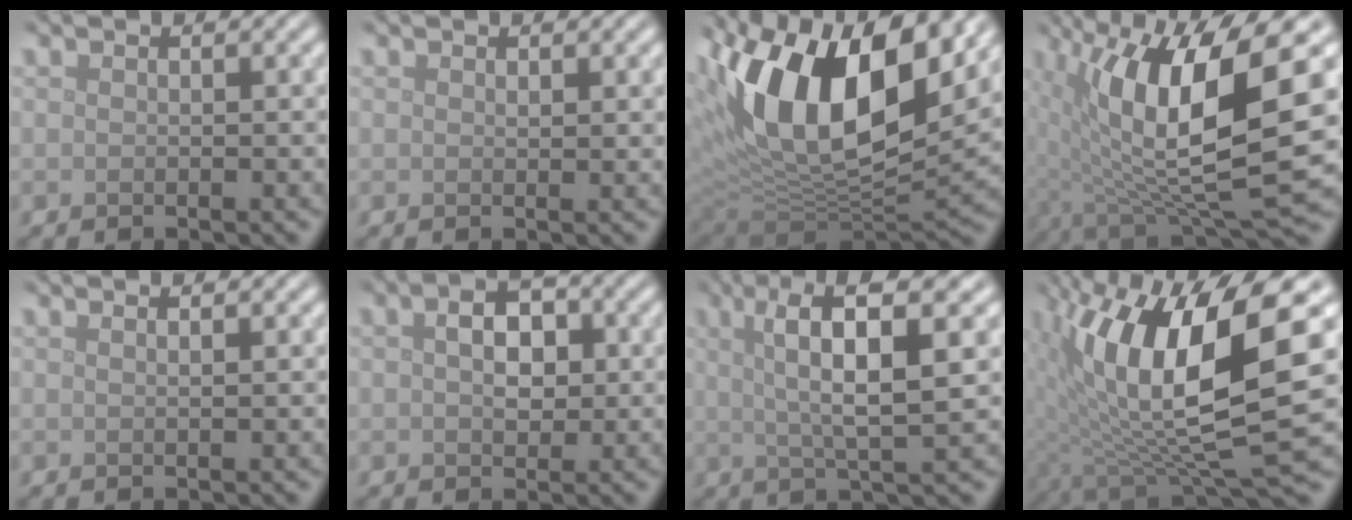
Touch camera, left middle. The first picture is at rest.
{"total": 0.5, "force": [0.3, 0.1, 0.4], "torque": [-0.004, -0.003, 0.006]}
{"total": 16.2, "force": [6.3, 8.2, 12.5], "torque": [-0.220, 0.015, 0.107]}
{"total": 13.7, "force": [1.8, 5.3, 12.5], "torque": [-0.234, -0.025, 0.038]}
{"total": 1.0, "force": [0.5, 0.4, 0.7], "torque": [-0.002, -0.001, -0.001]}
{"total": 3.4, "force": [0.5, 2.1, 2.6], "torque": [-0.045, 0.005, 0.004]}
{"total": 7.8, "force": [2.7, 1.5, 7.1], "torque": [-0.110, 0.011, 0.040]}
{"total": 14.1, "force": [2.9, 4.9, 12.9], "torque": [-0.240, -0.007, 0.057]}